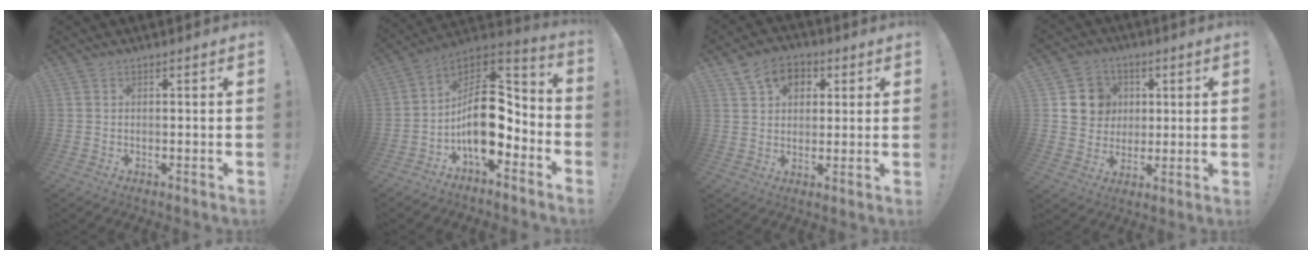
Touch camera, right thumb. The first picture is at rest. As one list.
[{"total": 17.2, "force": [-2.7, 10.0, 13.7], "torque": [-0.218, 0.012, -0.037]}, {"total": 9.3, "force": [4.2, 6.9, 4.6], "torque": [-0.070, -0.007, 0.081]}, {"total": 9.9, "force": [2.4, 9.4, 2.0], "torque": [-0.019, -0.013, 0.053]}]